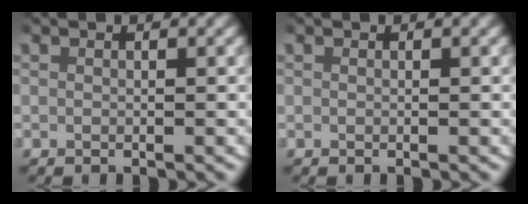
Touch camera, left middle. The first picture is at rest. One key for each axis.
{"total": 0.0}